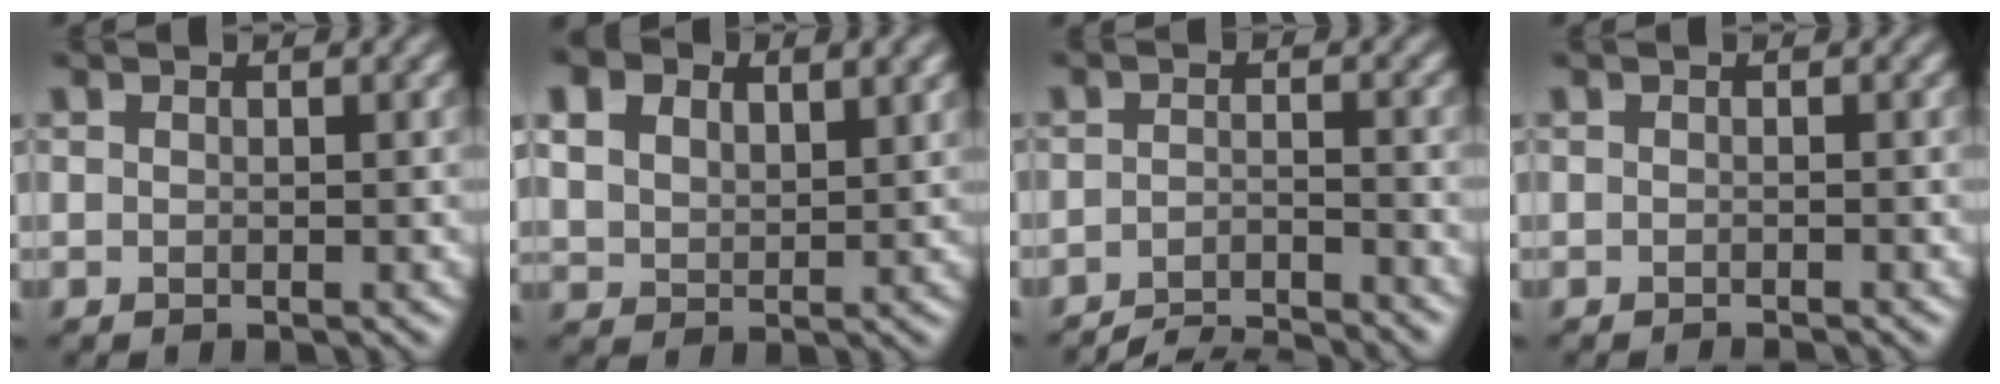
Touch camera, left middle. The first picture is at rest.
{"total": 6.0, "force": [3.9, 3.6, 2.8], "torque": [-0.076, 0.017, 0.064]}
{"total": 5.2, "force": [-4.9, 0.5, 1.4], "torque": [-0.023, -0.006, -0.084]}
{"total": 0.9, "force": [-0.6, 0.2, 0.6], "torque": [-0.001, -0.006, -0.015]}